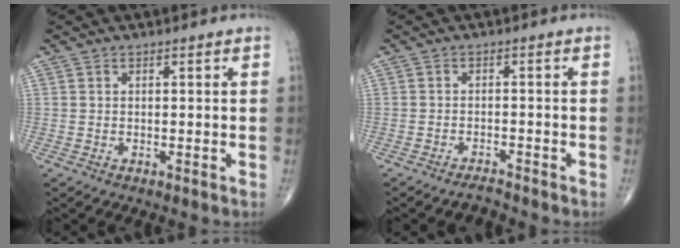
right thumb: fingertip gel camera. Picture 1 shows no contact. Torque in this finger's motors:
{"motor_torque": [1.27, 0.26, 0.04, -0.42, 0.02]}